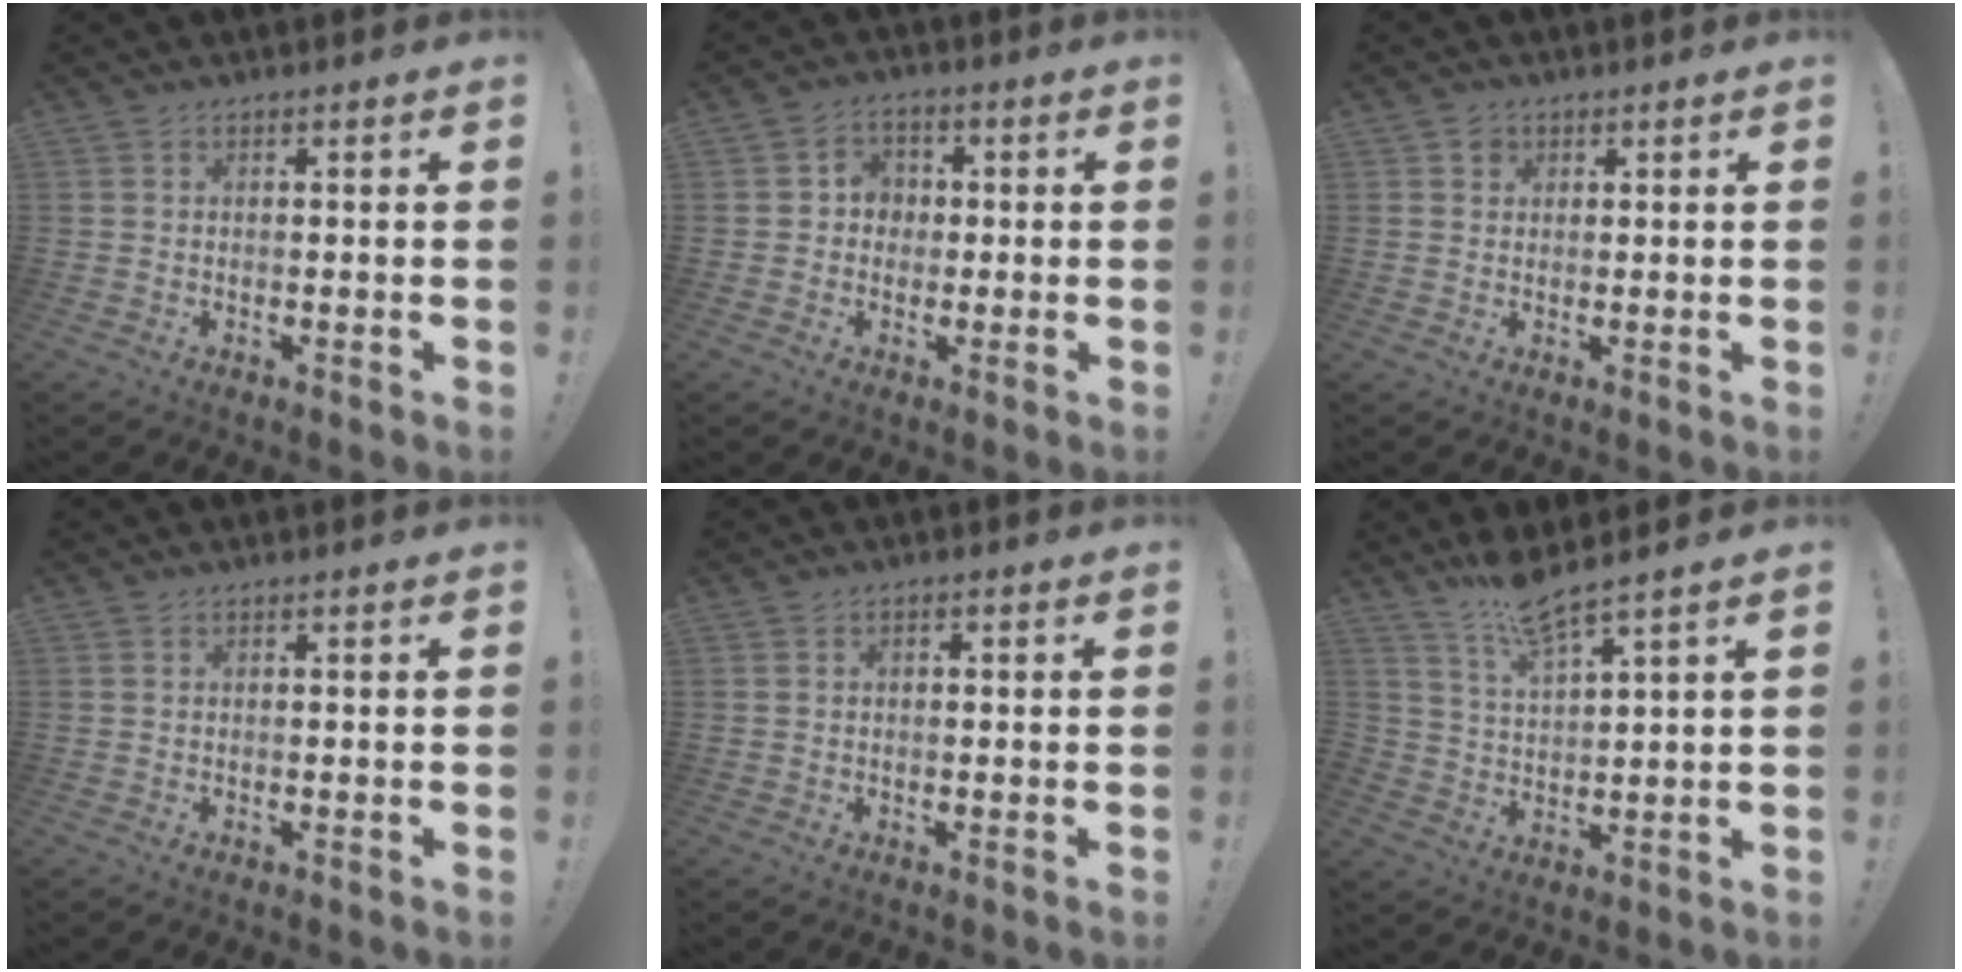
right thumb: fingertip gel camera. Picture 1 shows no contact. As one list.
[{"total": 4.8, "force": [-0.5, 4.6, 1.3], "torque": [-0.019, 0.007, -0.009]}, {"total": 2.3, "force": [1.2, 1.9, 0.4], "torque": [-0.005, -0.002, 0.020]}, {"total": 0.0}, {"total": 1.1, "force": [-0.4, 0.8, 0.7], "torque": [-0.012, 0.005, -0.008]}, {"total": 8.7, "force": [7.2, 0.9, 4.8], "torque": [-0.086, -0.040, 0.126]}]